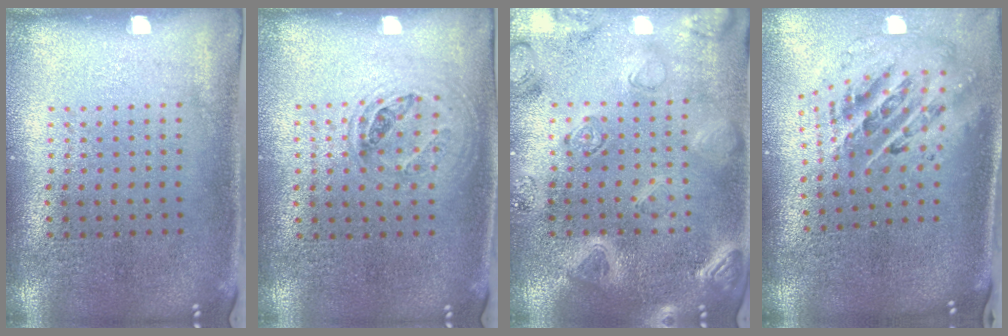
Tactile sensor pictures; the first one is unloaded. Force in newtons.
{"total": 1.0, "press": 0.9, "slide": 0.3}
{"total": 3.0, "press": 2.9, "slide": 0.8}
{"total": 2.4, "press": 1.6, "slide": 1.7}